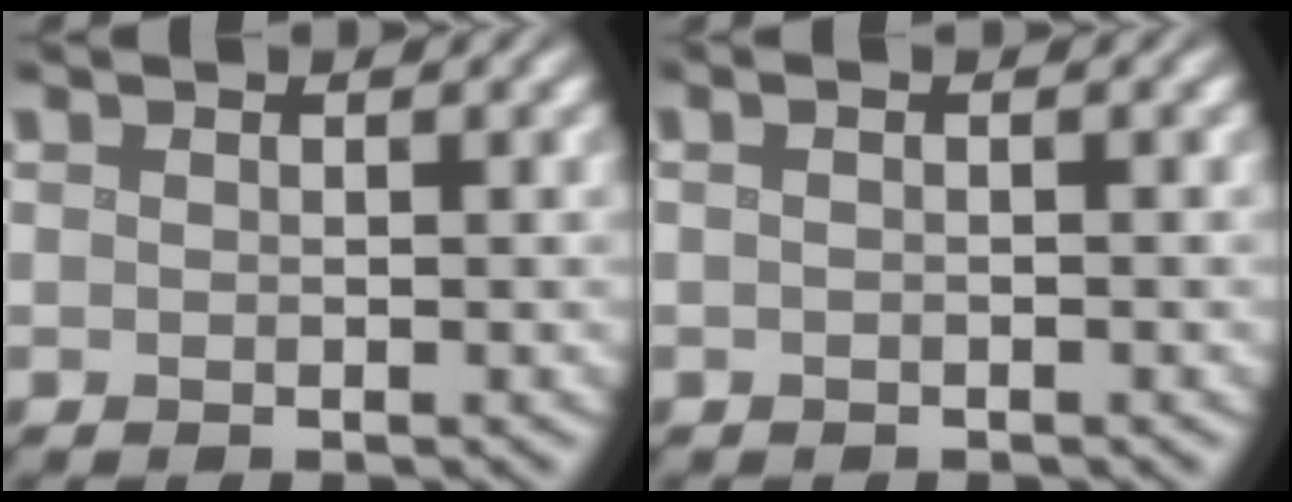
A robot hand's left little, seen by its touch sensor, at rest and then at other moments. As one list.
[{"total": 1.2, "force": [0.2, 0.4, 1.1], "torque": [-0.015, -0.005, -0.006]}]